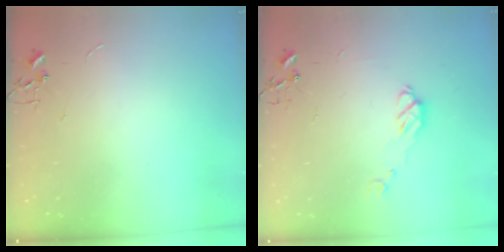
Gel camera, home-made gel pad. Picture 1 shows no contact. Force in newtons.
{"total": 7.1, "press": 7.1, "slide": 0.5}